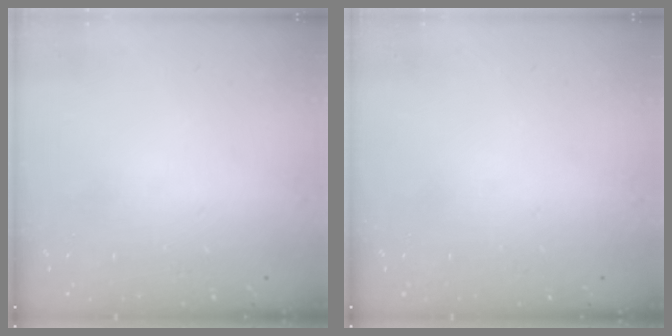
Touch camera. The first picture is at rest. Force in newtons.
{"total": 0.0}